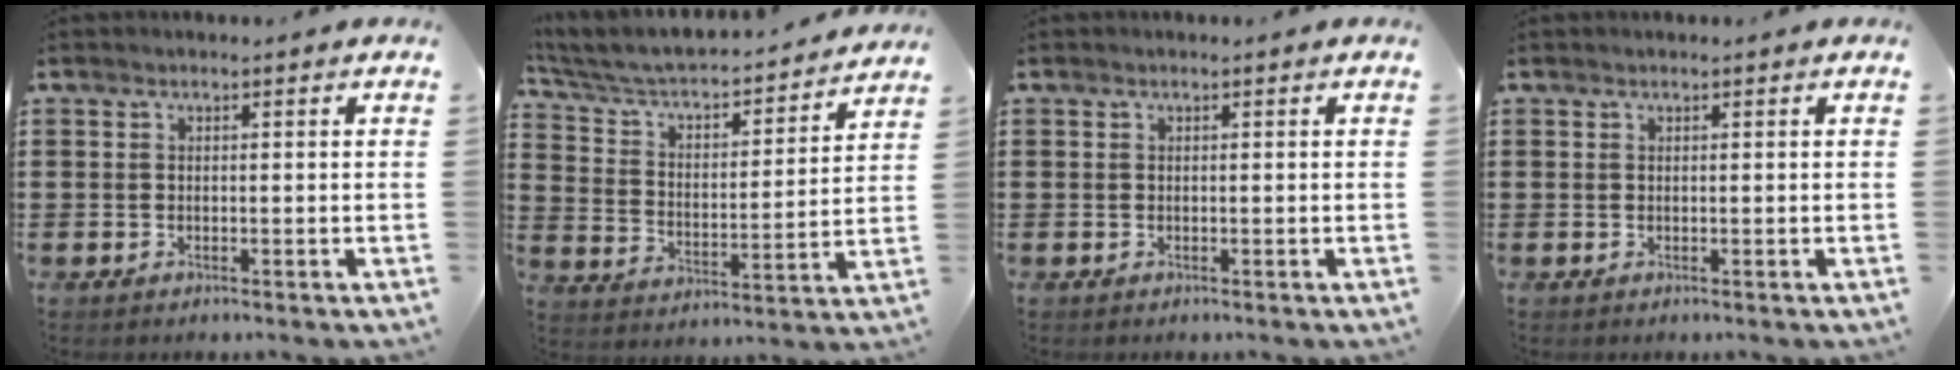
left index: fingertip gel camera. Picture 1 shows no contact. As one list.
[{"total": 4.4, "force": [3.9, 1.1, 1.5], "torque": [-0.052, -0.038, 0.057]}, {"total": 0.0}, {"total": 0.0}]